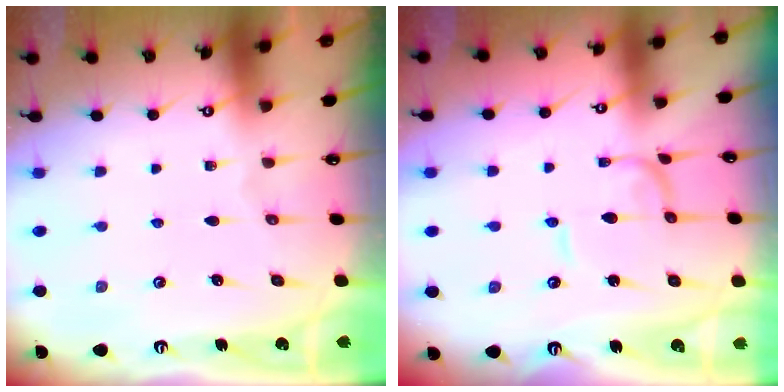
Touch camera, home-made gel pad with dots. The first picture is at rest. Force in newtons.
{"total": 1.0, "press": 1.0, "slide": 0.1}